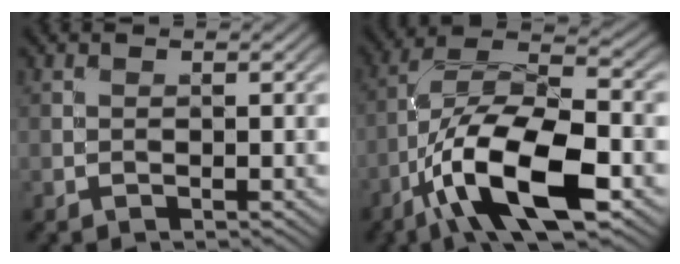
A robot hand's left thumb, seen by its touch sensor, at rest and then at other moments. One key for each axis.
{"total": 14.0, "fx": -6.1, "fy": 5.2, "fz": 11.5, "tx": -0.215, "ty": -0.002, "tz": -0.119}